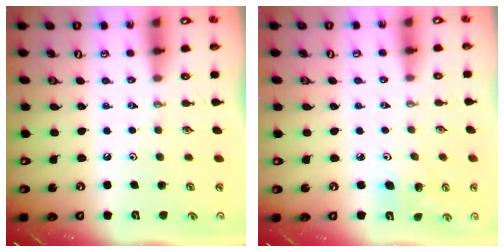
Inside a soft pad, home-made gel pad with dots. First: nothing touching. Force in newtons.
{"total": 4.8, "press": 4.7, "slide": 1.2}